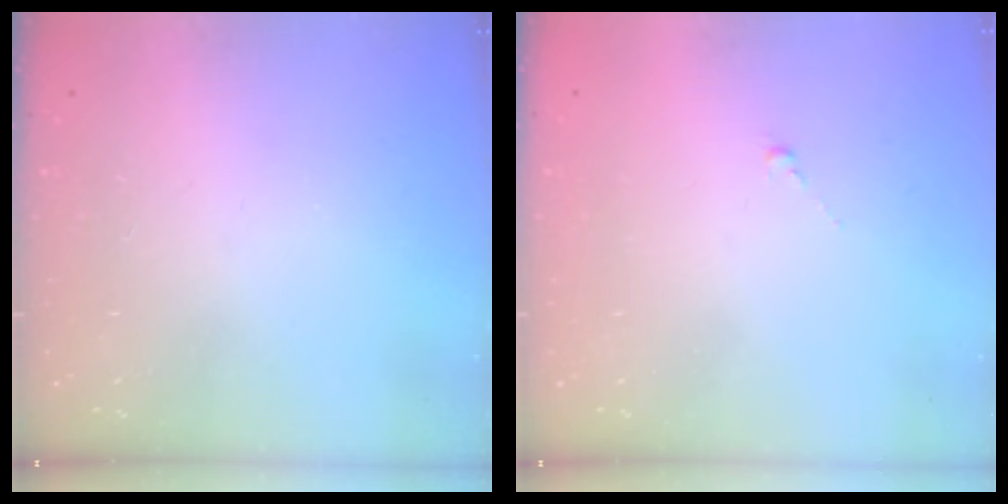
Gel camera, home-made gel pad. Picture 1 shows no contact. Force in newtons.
{"total": 0.0}